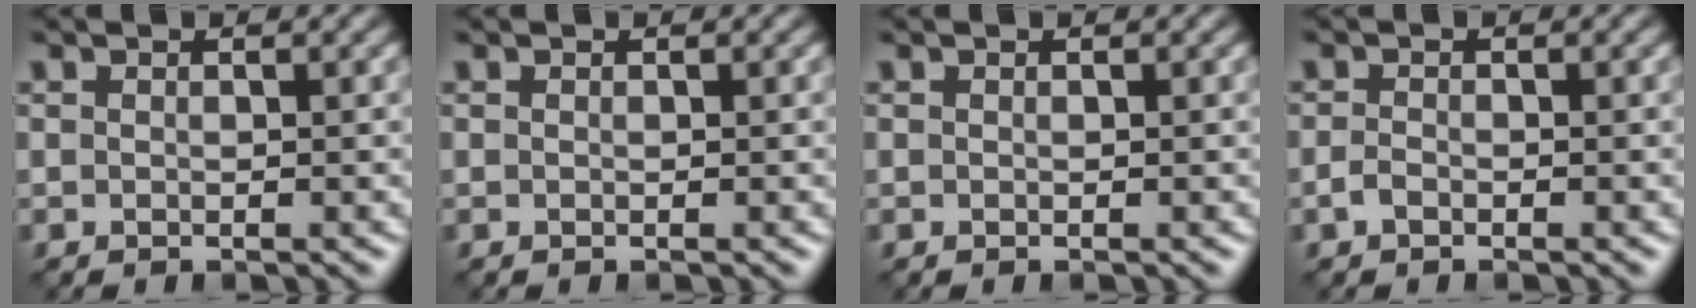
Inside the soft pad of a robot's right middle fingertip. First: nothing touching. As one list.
[{"total": 0.0}, {"total": 0.0}, {"total": 0.9, "force": [-0.5, 0.5, 0.5], "torque": [-0.012, 0.000, -0.012]}]